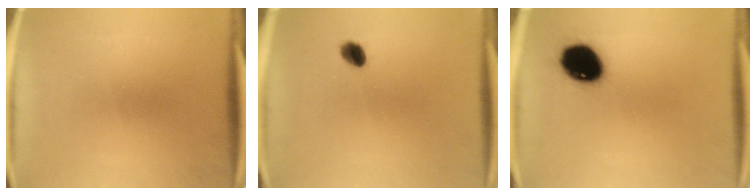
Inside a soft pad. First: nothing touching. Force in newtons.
{"total": 2.8}
{"total": 12.9}